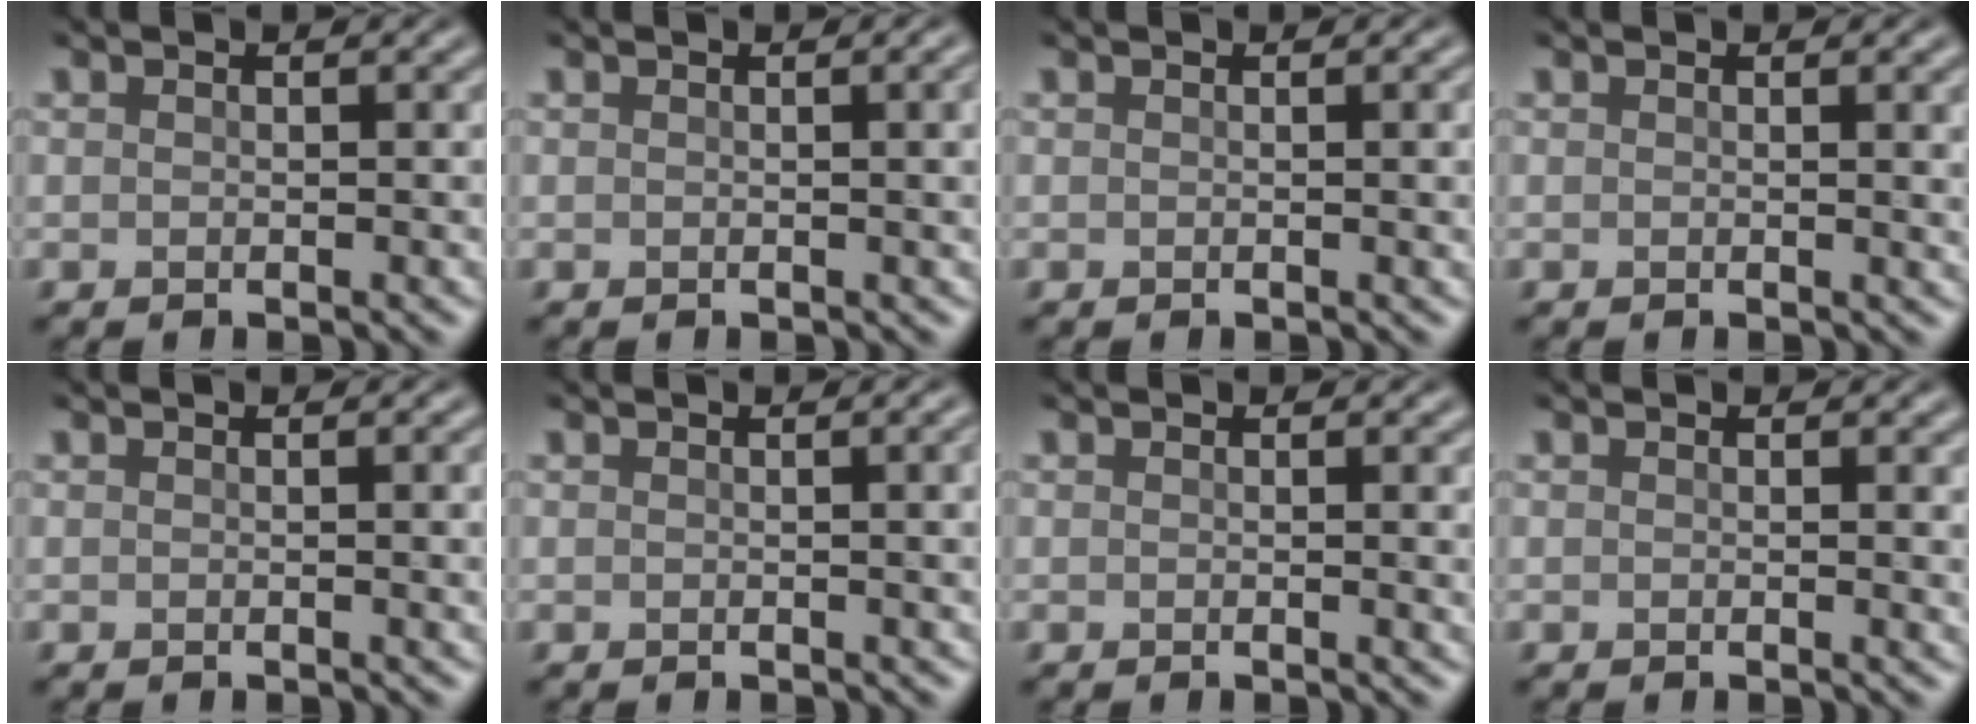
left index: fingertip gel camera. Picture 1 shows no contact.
{"total": 2.3, "force": [0.3, 0.7, 2.1], "torque": [-0.017, 0.006, 0.001]}
{"total": 1.7, "force": [0.2, 0.5, 1.7], "torque": [-0.014, 0.004, -0.001]}
{"total": 2.2, "force": [0.5, 0.7, 2.0], "torque": [-0.015, 0.003, 0.003]}
{"total": 1.9, "force": [0.2, 0.5, 1.8], "torque": [-0.015, 0.003, -0.002]}
{"total": 2.3, "force": [0.3, 0.7, 2.1], "torque": [-0.017, 0.006, 0.001]}
{"total": 1.5, "force": [0.3, 0.5, 1.4], "torque": [-0.011, 0.001, 0.000]}
{"total": 1.0, "force": [0.3, 0.2, 0.9], "torque": [-0.006, -0.001, 0.001]}